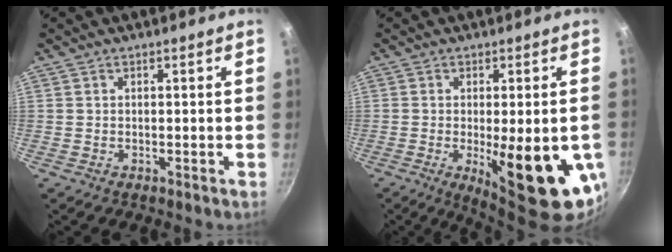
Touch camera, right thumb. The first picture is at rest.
{"total": 16.7, "force": [-4.2, 5.0, 15.4], "torque": [-0.187, -0.015, -0.045]}